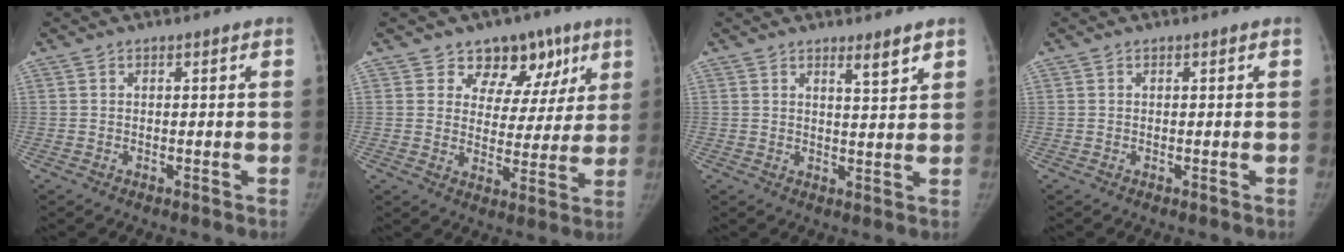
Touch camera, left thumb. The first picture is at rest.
{"total": 11.4, "force": [6.9, 8.3, 3.8], "torque": [0.011, -0.017, 0.094]}
{"total": 3.7, "force": [2.7, 0.6, 2.5], "torque": [-0.033, -0.024, 0.042]}
{"total": 0.0}